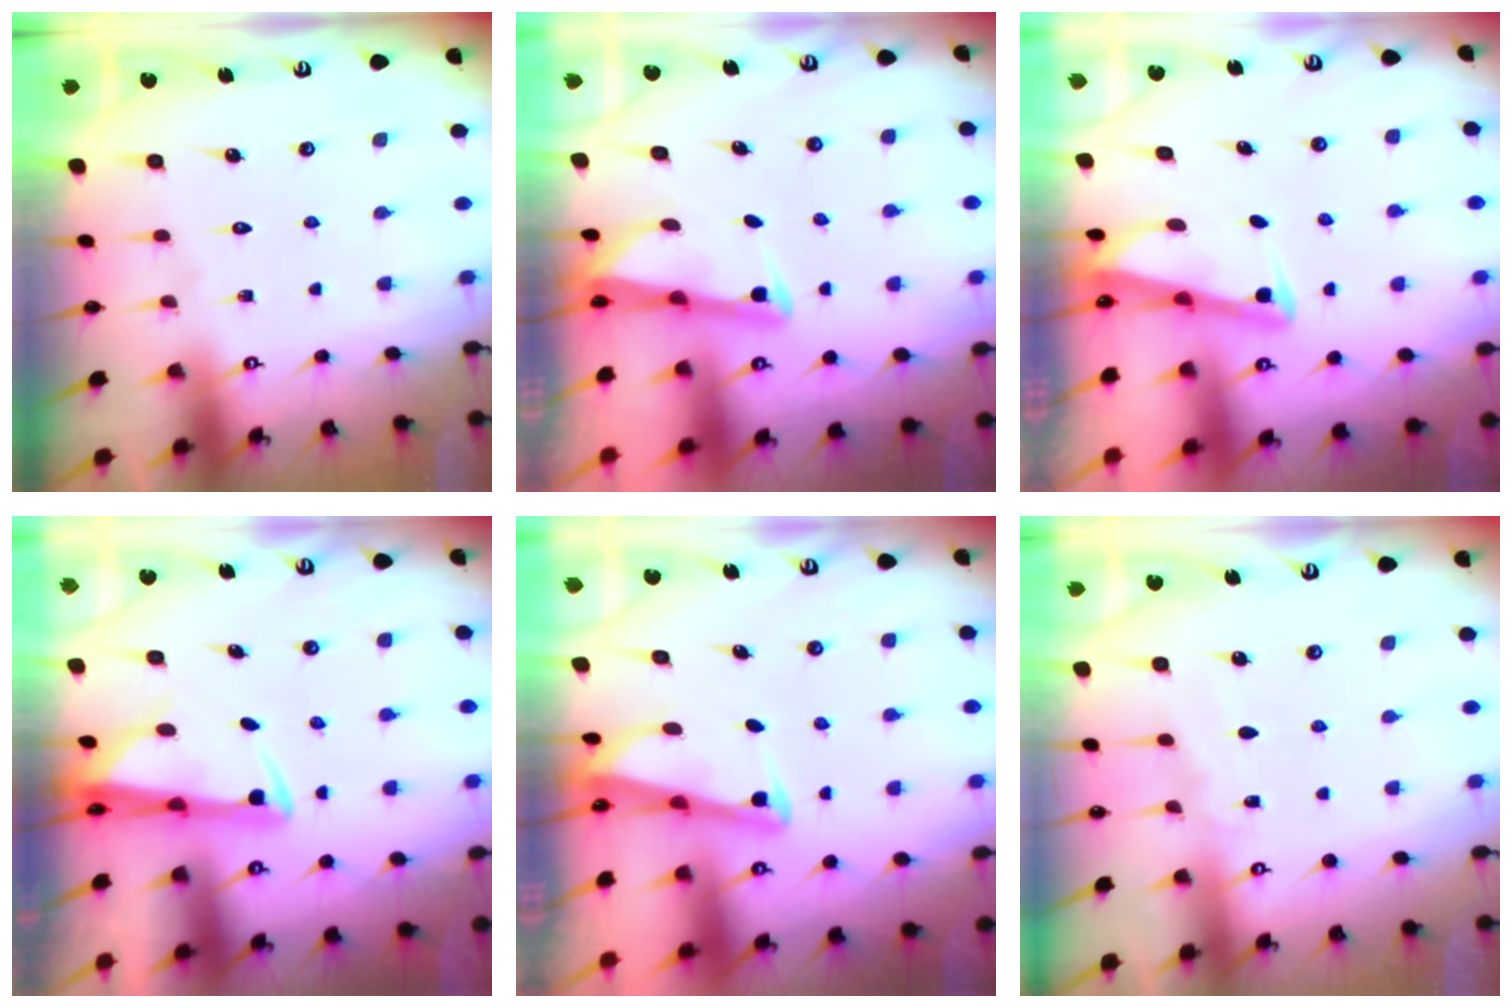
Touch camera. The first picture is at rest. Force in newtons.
{"total": 2.9, "press": 2.9, "slide": 0.3}
{"total": 2.8, "press": 2.8, "slide": 0.3}
{"total": 2.8, "press": 2.6, "slide": 1.0}
{"total": 2.7, "press": 2.7, "slide": 0.4}
{"total": 3.4, "press": 3.4, "slide": 0.1}